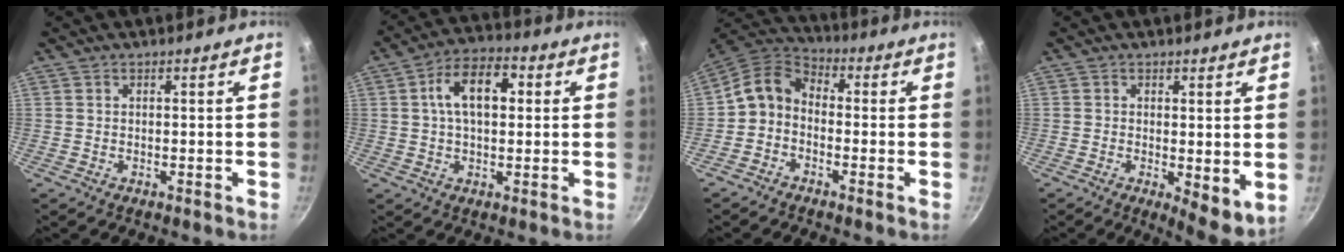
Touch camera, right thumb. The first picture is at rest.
{"total": 10.9, "force": [2.0, 6.4, 8.6], "torque": [-0.118, 0.020, 0.023]}
{"total": 7.9, "force": [-1.8, 5.9, 4.9], "torque": [-0.090, 0.044, -0.058]}
{"total": 6.5, "force": [-0.2, 2.7, 6.0], "torque": [-0.076, -0.019, 0.000]}